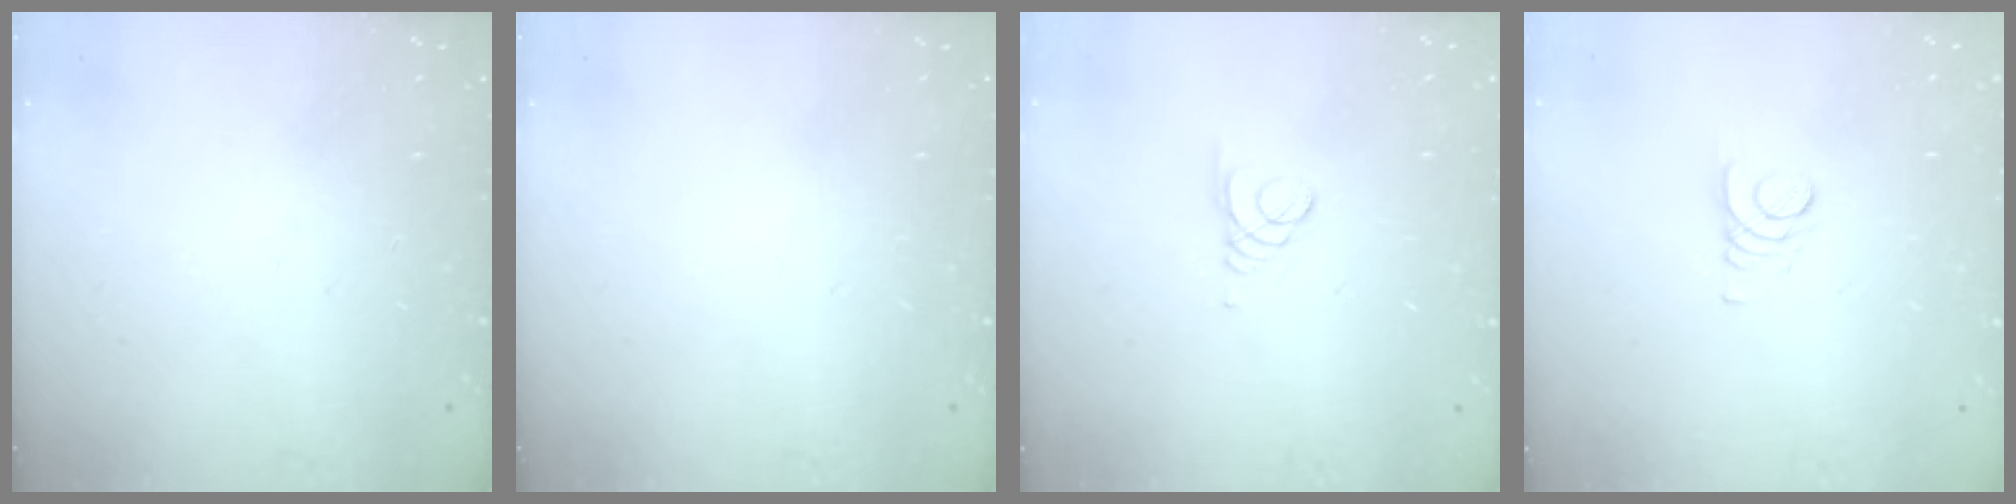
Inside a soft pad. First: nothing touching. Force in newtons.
{"total": 0.0}
{"total": 1.5, "press": 1.5, "slide": 0.1}
{"total": 2.7, "press": 2.7, "slide": 0.3}